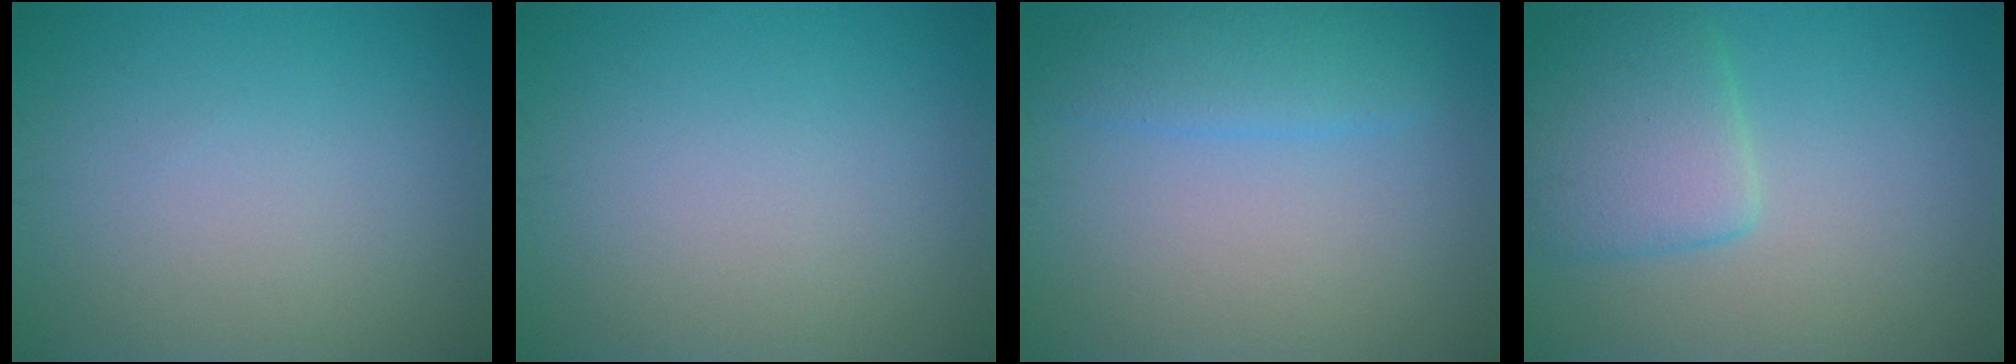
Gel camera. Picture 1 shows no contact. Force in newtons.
{"total": 0.0}
{"total": 2.8, "press": 2.8, "slide": 0.3}
{"total": 4.4, "press": 4.4, "slide": 0.4}